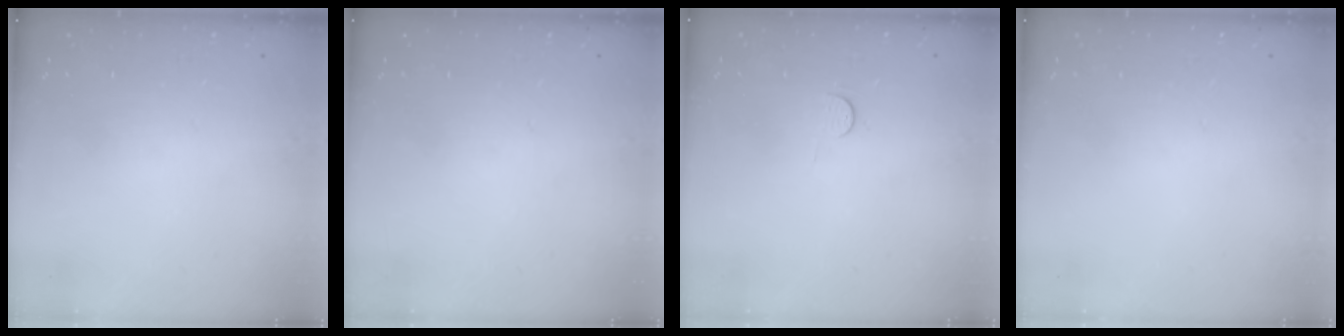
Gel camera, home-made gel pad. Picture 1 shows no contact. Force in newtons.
{"total": 0.0}
{"total": 2.8, "press": 2.8, "slide": 0.4}
{"total": 0.0}